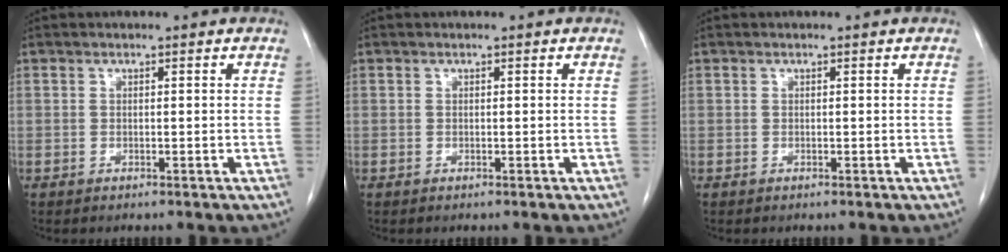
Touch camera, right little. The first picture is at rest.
{"total": 0.0}
{"total": 0.0}